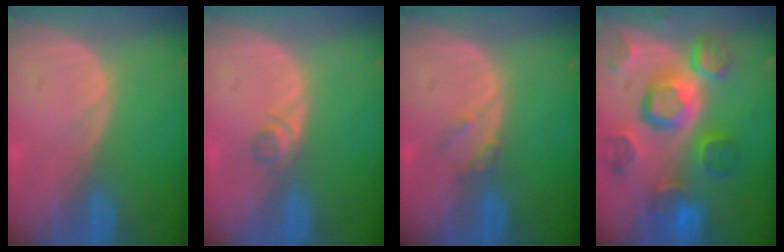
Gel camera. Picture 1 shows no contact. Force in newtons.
{"total": 1.8, "press": 1.5, "slide": 0.9}
{"total": 1.9, "press": 1.9, "slide": 0.1}
{"total": 12.0, "press": 10.6, "slide": 5.6}